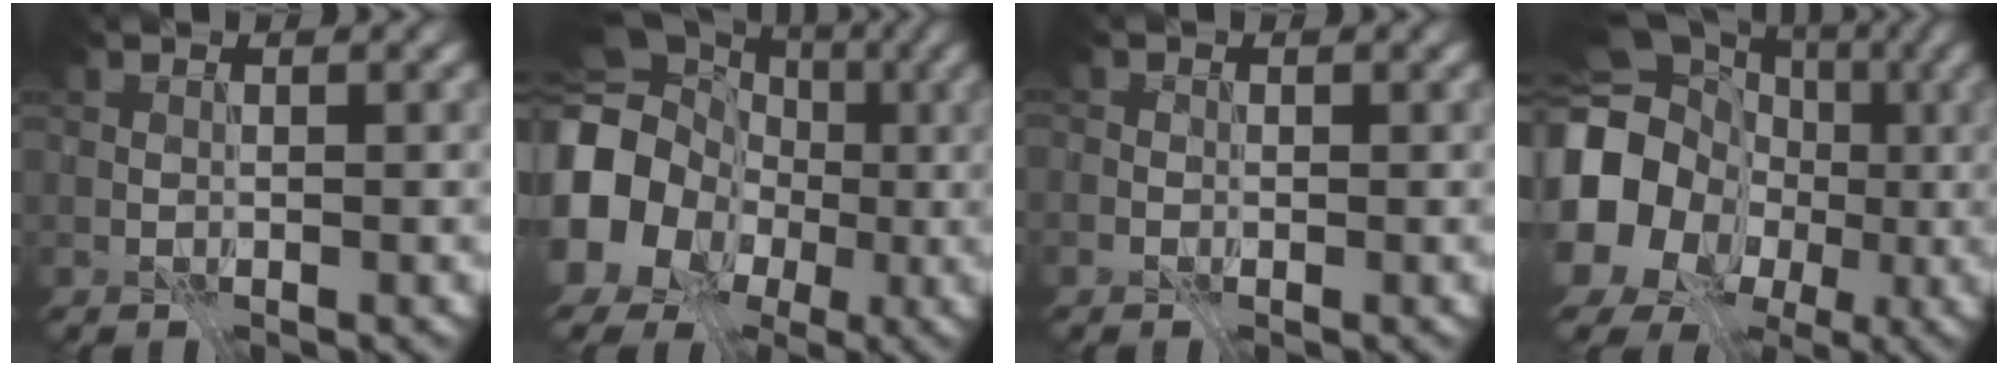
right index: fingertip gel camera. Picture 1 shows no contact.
{"total": 15.0, "force": [-1.9, 13.7, 5.8], "torque": [-0.152, -0.010, -0.067]}
{"total": 0.8, "force": [-0.3, 0.7, 0.2], "torque": [0.000, -0.003, -0.007]}
{"total": 19.4, "force": [-1.5, 18.0, 7.0], "torque": [-0.196, 0.001, -0.060]}